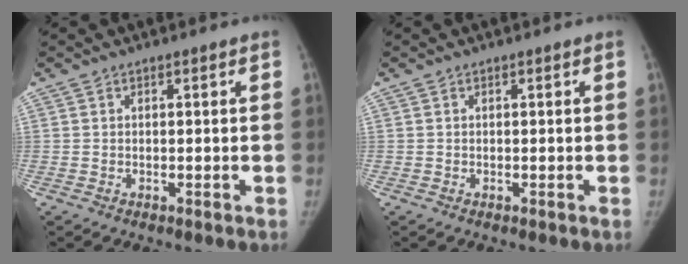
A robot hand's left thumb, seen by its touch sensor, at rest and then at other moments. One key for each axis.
{"total": 0.0}